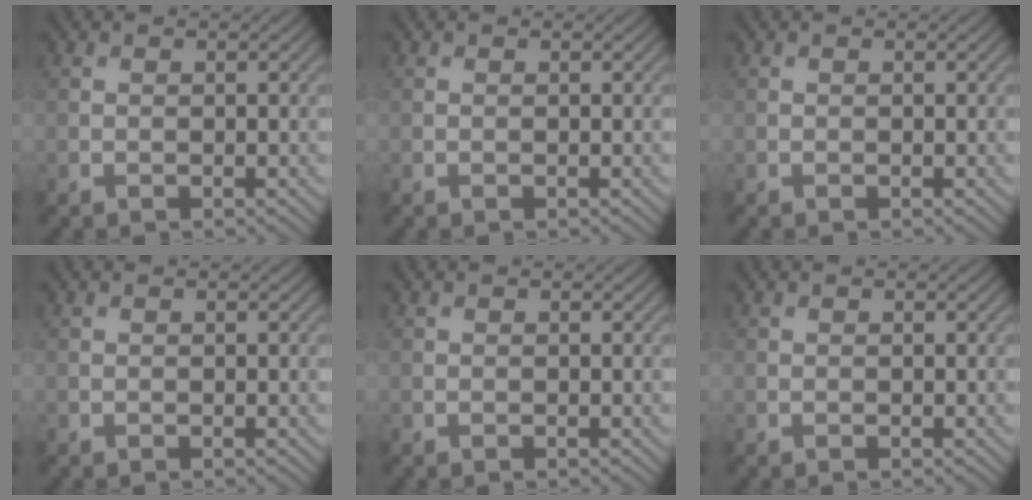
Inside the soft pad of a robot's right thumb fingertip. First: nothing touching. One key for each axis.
{"total": 0.0}
{"total": 0.0}
{"total": 0.0}
{"total": 0.0}
{"total": 0.0}